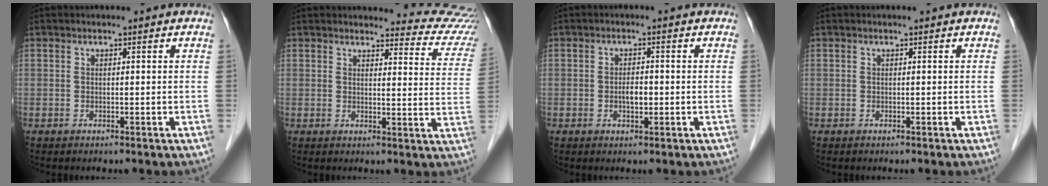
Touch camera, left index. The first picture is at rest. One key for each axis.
{"total": 12.3, "fx": 12.2, "fy": 1.6, "fz": 0.6, "tx": 0.028, "ty": -0.076, "tz": 0.099}
{"total": 2.2, "fx": -0.4, "fy": 0.9, "fz": 1.9, "tx": -0.034, "ty": 0.003, "tz": -0.005}
{"total": 0.0}